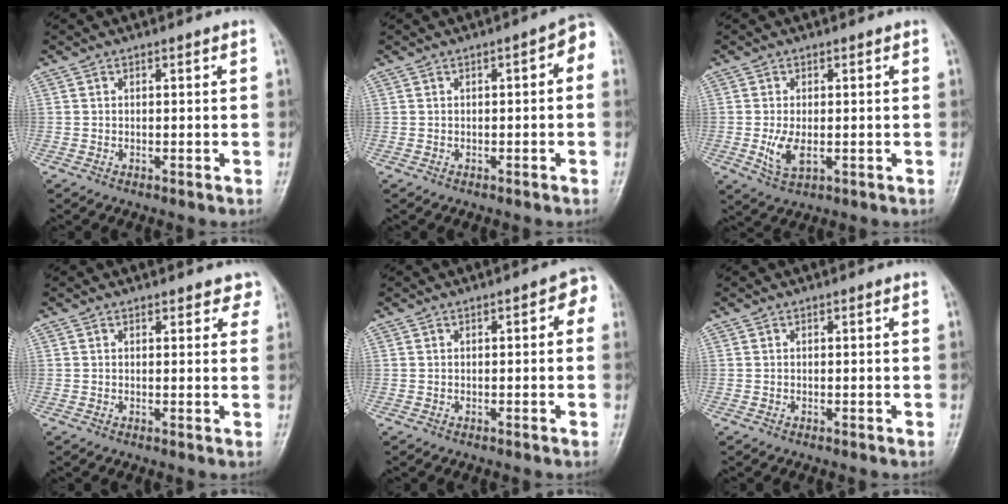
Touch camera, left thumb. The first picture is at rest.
{"total": 3.7, "force": [0.2, 1.6, 3.4], "torque": [-0.030, 0.018, -0.007]}
{"total": 4.4, "force": [-0.5, 2.5, 3.6], "torque": [-0.076, -0.013, -0.005]}
{"total": 3.4, "force": [2.9, 1.7, 0.6], "torque": [0.031, -0.009, 0.018]}
{"total": 3.5, "force": [0.5, 1.7, 3.1], "torque": [-0.020, 0.010, -0.004]}
{"total": 0.0}